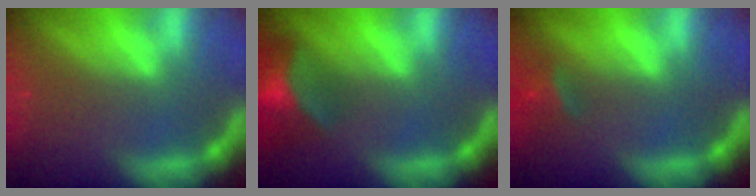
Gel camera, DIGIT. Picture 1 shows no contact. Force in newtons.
{"total": 9.5}
{"total": 2.9}